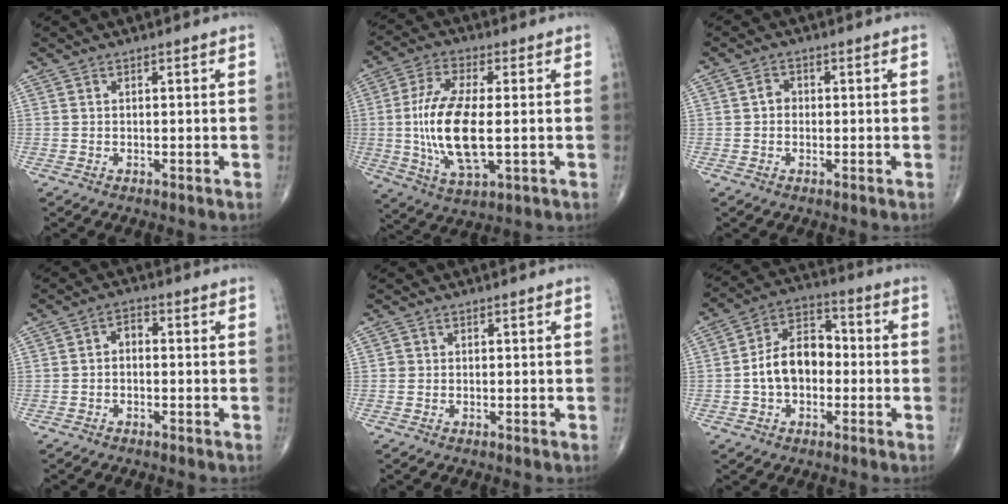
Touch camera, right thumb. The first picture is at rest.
{"total": 15.0, "force": [-0.8, 5.8, 13.8], "torque": [-0.282, -0.008, -0.011]}
{"total": 2.1, "force": [0.0, 1.8, 1.0], "torque": [-0.009, 0.009, -0.004]}
{"total": 2.6, "force": [-0.4, 1.7, 1.9], "torque": [-0.021, 0.016, -0.018]}
{"total": 0.7, "force": [0.0, 0.7, 0.1], "torque": [0.004, 0.004, -0.001]}
{"total": 11.2, "force": [-1.3, 7.7, 8.1], "torque": [-0.117, 0.038, -0.036]}